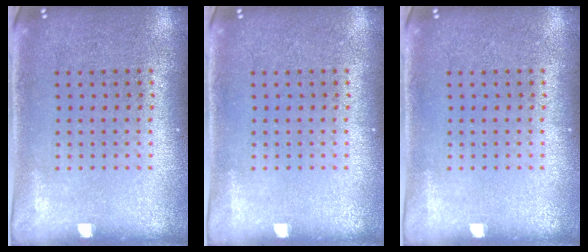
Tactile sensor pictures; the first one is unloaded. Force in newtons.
{"total": 0.0}
{"total": 0.0}